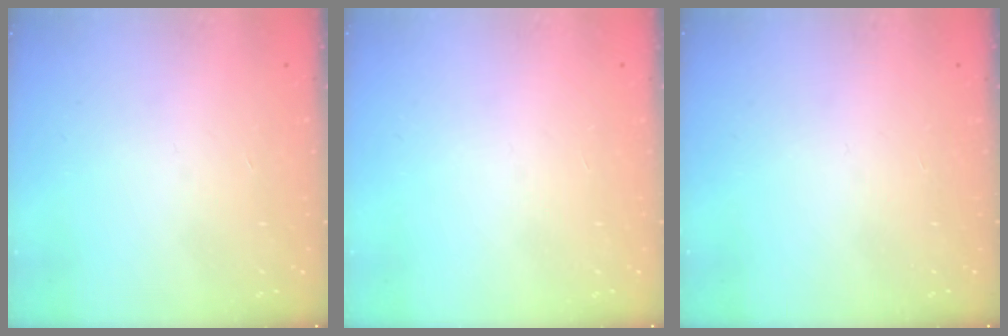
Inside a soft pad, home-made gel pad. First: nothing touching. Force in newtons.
{"total": 0.0}
{"total": 0.0}